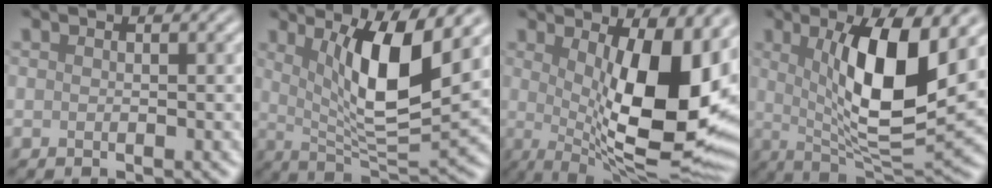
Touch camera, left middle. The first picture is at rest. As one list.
[{"total": 8.4, "force": [2.6, 2.2, 7.7], "torque": [-0.129, -0.019, 0.049]}, {"total": 14.1, "force": [1.8, 5.1, 13.0], "torque": [-0.165, -0.014, 0.031]}, {"total": 10.0, "force": [2.2, 2.8, 9.3], "torque": [-0.147, -0.016, 0.044]}]